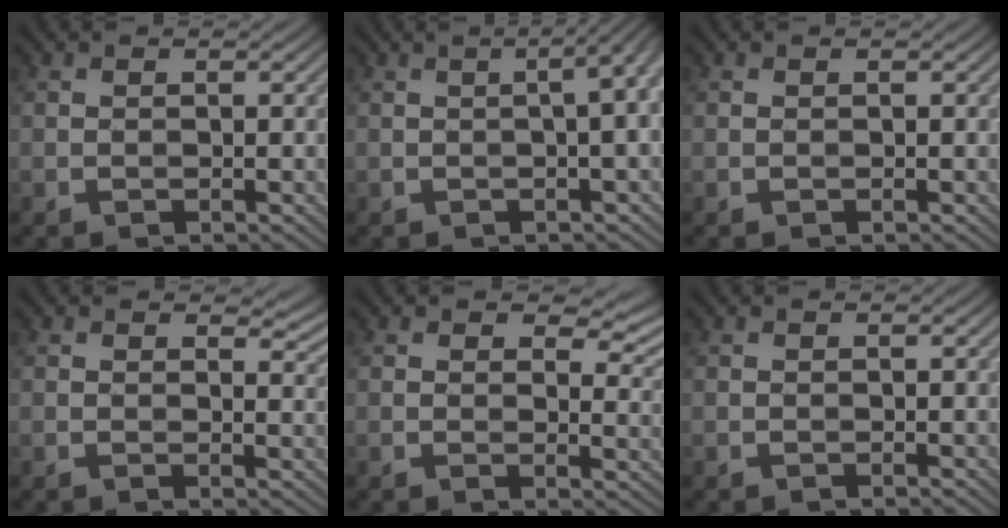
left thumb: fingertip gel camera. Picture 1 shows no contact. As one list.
[{"total": 6.9, "force": [0.2, 2.1, 6.5], "torque": [-0.066, 0.020, -0.006]}, {"total": 0.0}, {"total": 3.7, "force": [2.3, 1.7, 2.4], "torque": [-0.033, -0.006, 0.035]}, {"total": 5.3, "force": [2.9, 2.5, 3.7], "torque": [-0.050, -0.003, 0.042]}, {"total": 0.0}]